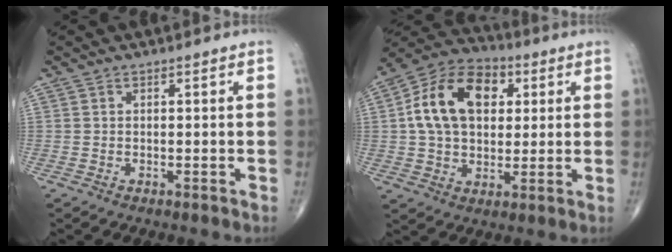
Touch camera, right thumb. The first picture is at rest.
{"total": 16.7, "force": [3.7, 11.2, 11.8], "torque": [-0.183, 0.012, 0.057]}